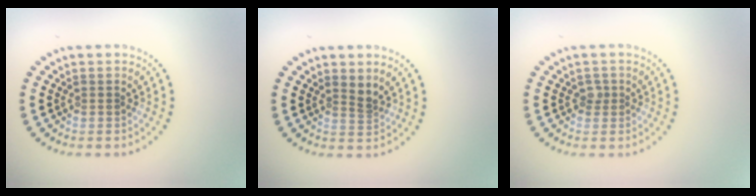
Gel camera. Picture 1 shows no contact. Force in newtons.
{"total": 1.2, "press": 0.7, "slide": 1.0}
{"total": 0.8, "press": 0.6, "slide": 0.5}